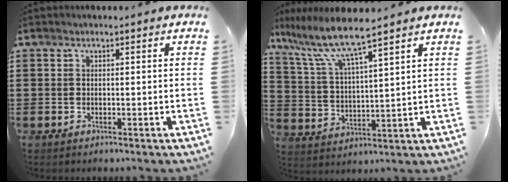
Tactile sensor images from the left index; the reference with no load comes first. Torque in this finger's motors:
{"motor_torque": [1.18, -0.96, 0.26, 0.21]}